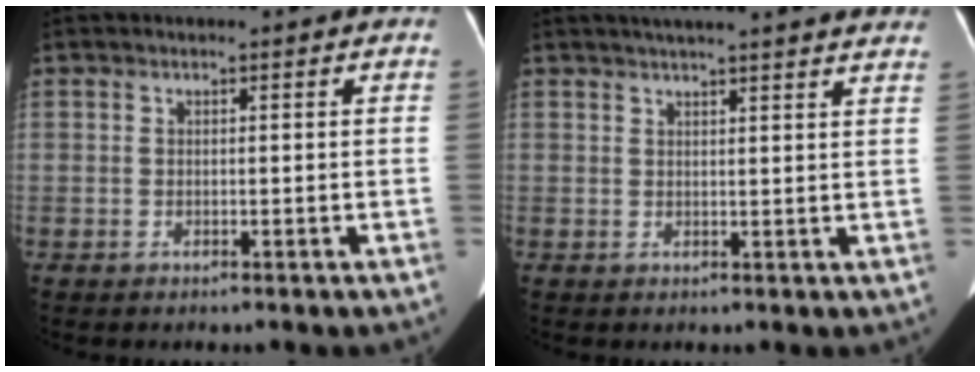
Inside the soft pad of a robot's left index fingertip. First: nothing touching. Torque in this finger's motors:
{"motor_torque": [0.44, -0.56, 0.03, 0.01]}